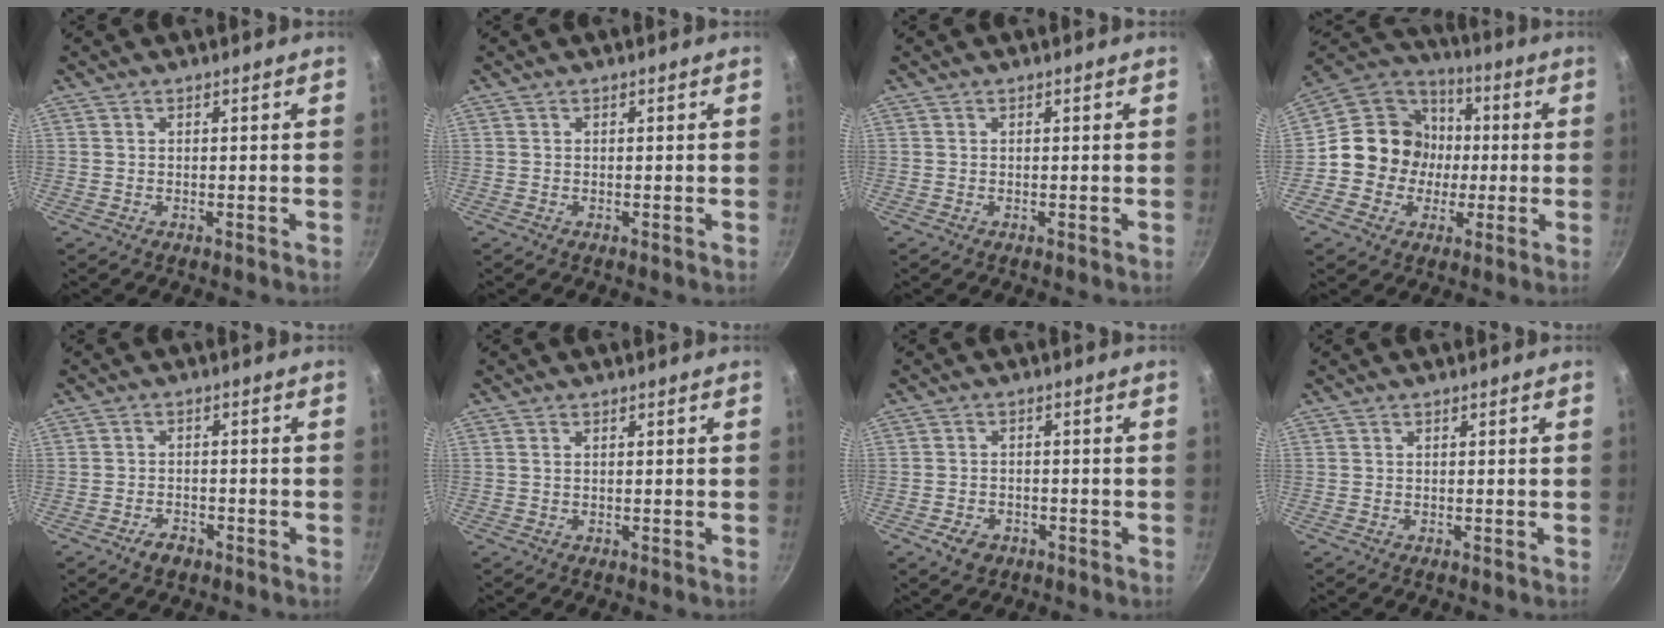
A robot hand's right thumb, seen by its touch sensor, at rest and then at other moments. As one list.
[{"total": 0.0}, {"total": 0.0}, {"total": 14.4, "force": [-1.0, 13.4, 5.3], "torque": [-0.046, 0.028, -0.030]}, {"total": 3.4, "force": [-2.3, 1.9, 1.6], "torque": [-0.023, 0.021, -0.036]}, {"total": 0.6, "force": [0.2, 0.3, 0.4], "torque": [-0.009, 0.001, 0.003]}, {"total": 4.4, "force": [-2.3, 3.1, 2.1], "torque": [-0.035, 0.018, -0.031]}, {"total": 0.0}]